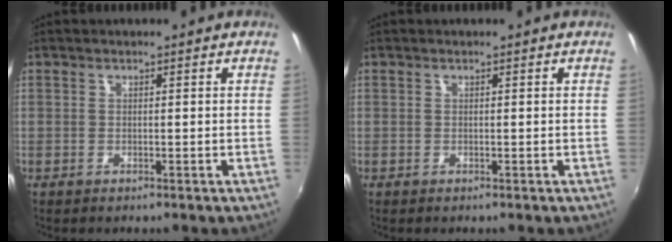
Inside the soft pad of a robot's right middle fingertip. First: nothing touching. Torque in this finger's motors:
{"motor_torque": [0.00, 0.00, 0.00, 0.00]}